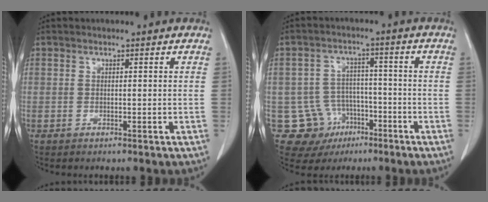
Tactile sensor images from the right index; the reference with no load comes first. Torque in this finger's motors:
{"motor_torque": [-0.77, 0.14, -0.65, -0.15]}